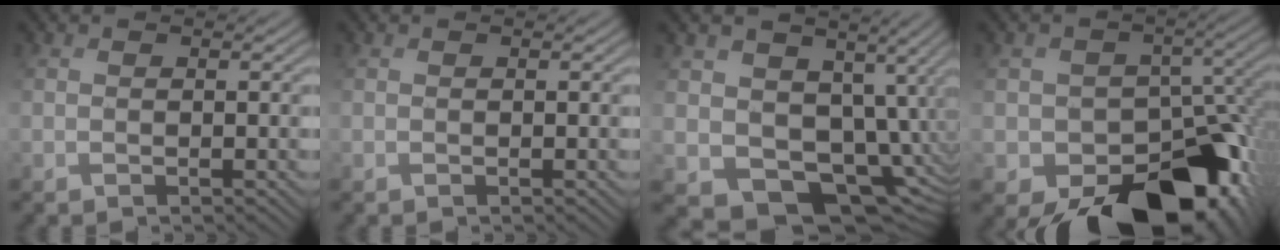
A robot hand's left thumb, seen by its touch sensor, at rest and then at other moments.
{"total": 0.0}
{"total": 11.1, "force": [-2.0, 8.9, 6.2], "torque": [-0.137, -0.044, -0.022]}
{"total": 16.0, "force": [-8.8, 10.4, 8.5], "torque": [-0.111, -0.049, -0.130]}